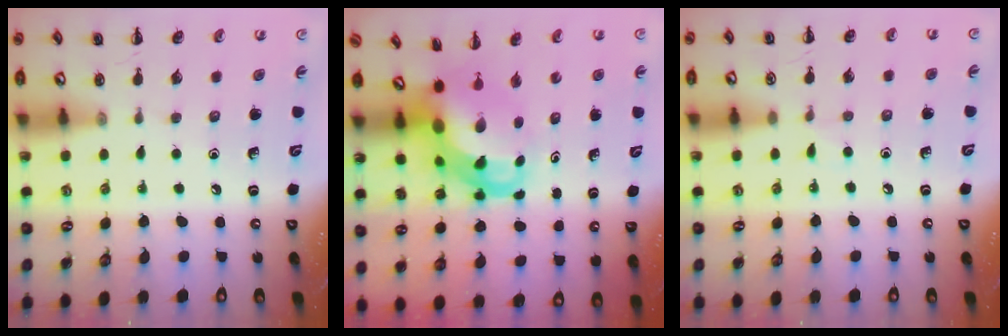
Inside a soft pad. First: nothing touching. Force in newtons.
{"total": 6.4, "press": 6.1, "slide": 1.7}
{"total": 4.1, "press": 3.9, "slide": 1.3}